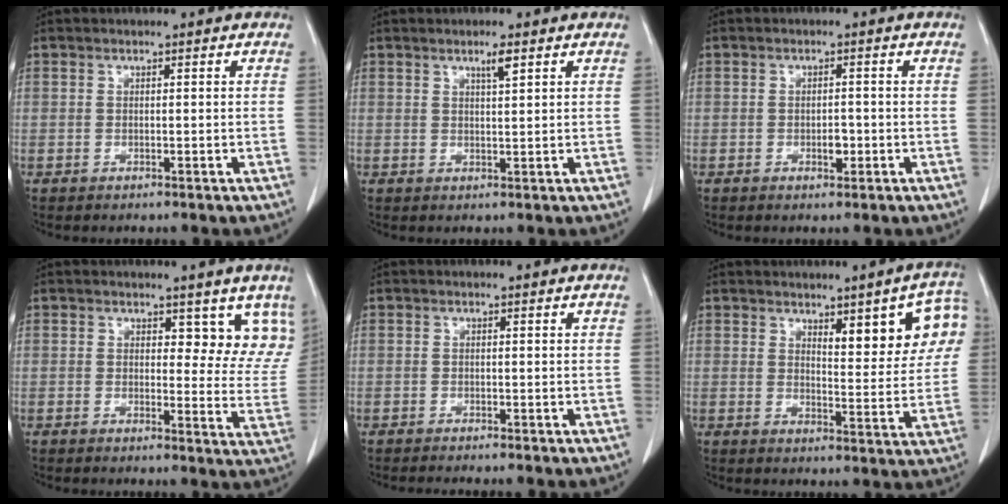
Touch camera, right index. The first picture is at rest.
{"total": 2.1, "force": [1.3, 0.1, 1.7], "torque": [-0.033, -0.002, 0.023]}
{"total": 1.9, "force": [-0.6, 0.9, 1.6], "torque": [-0.023, 0.002, -0.007]}
{"total": 8.0, "force": [5.9, 4.0, 3.7], "torque": [-0.014, -0.020, 0.055]}
{"total": 1.3, "force": [-1.2, -0.2, 0.6], "torque": [-0.007, 0.000, -0.019]}
{"total": 9.9, "force": [4.5, 2.6, 8.4], "torque": [-0.096, 0.004, 0.058]}